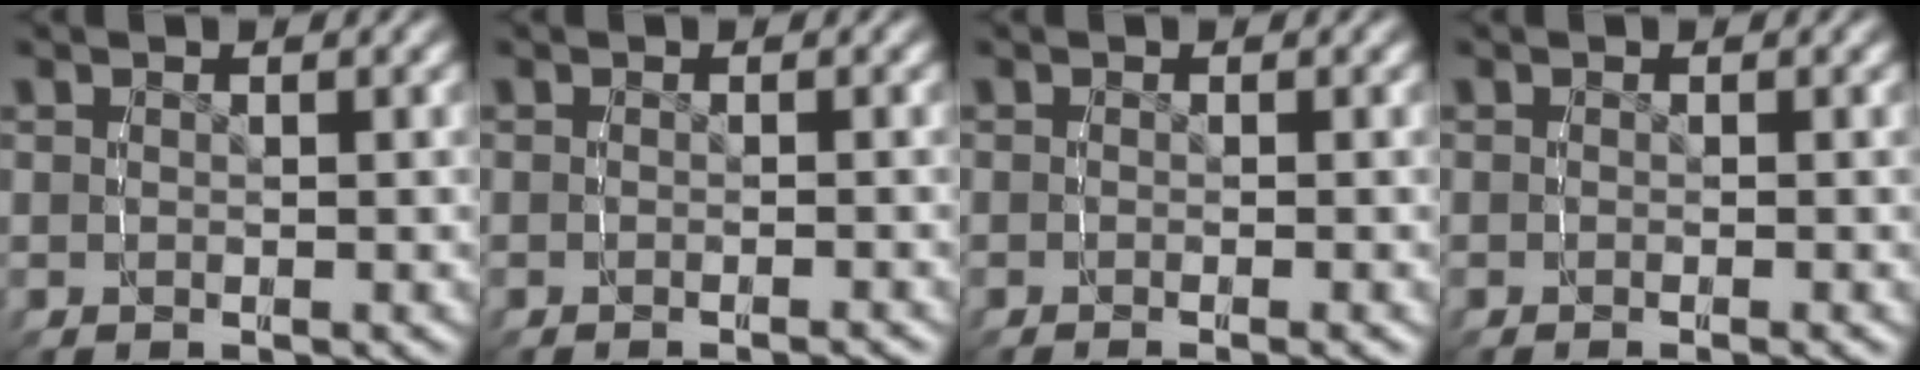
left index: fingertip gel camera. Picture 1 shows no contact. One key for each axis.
{"total": 1.5, "fx": -1.2, "fy": 0.1, "fz": 0.7, "tx": -0.006, "ty": 0.004, "tz": -0.022}
{"total": 1.8, "fx": -1.4, "fy": 0.2, "fz": 1.2, "tx": -0.010, "ty": 0.000, "tz": -0.021}
{"total": 1.4, "fx": -1.1, "fy": 0.2, "fz": 0.9, "tx": -0.004, "ty": 0.003, "tz": -0.018}